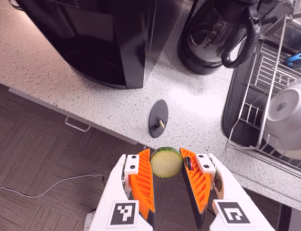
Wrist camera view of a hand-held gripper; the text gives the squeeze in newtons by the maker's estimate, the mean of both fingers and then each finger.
{"total": 10.5, "left": 10.4, "right": 10.6}